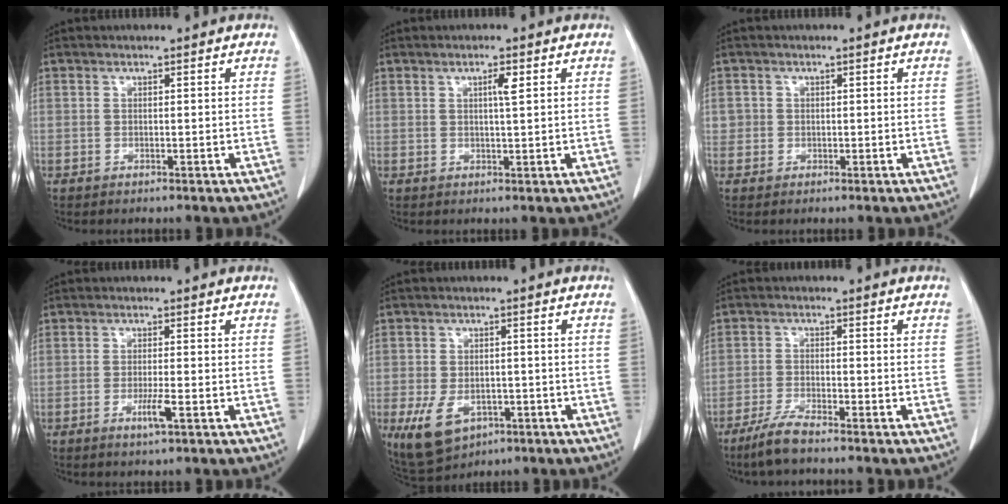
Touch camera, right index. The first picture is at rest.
{"total": 1.8, "force": [0.7, 0.1, 1.7], "torque": [-0.033, 0.000, 0.011]}
{"total": 1.5, "force": [0.1, 1.5, 0.1], "torque": [0.014, 0.007, 0.000]}
{"total": 2.9, "force": [-1.2, -0.1, 2.6], "torque": [-0.050, -0.005, -0.021]}
{"total": 7.8, "force": [-3.5, 5.0, 4.8], "torque": [-0.095, -0.004, -0.047]}
{"total": 4.8, "force": [-4.0, 0.1, 2.8], "torque": [-0.063, -0.013, -0.080]}